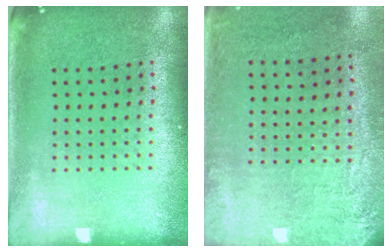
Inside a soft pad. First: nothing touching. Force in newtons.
{"total": 2.7, "press": 2.2, "slide": 1.5}